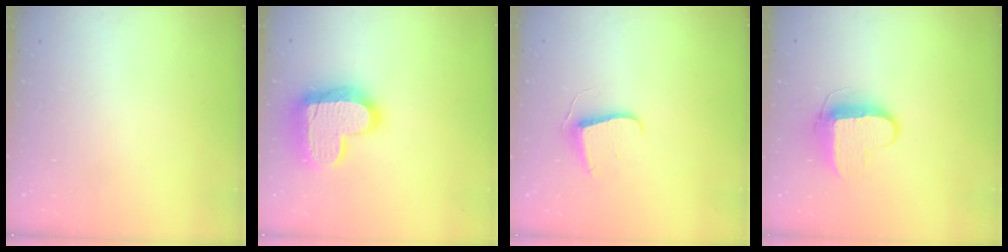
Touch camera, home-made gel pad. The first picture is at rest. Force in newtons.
{"total": 19.3, "press": 19.2, "slide": 1.5}
{"total": 7.1, "press": 7.1, "slide": 0.5}
{"total": 9.9, "press": 9.8, "slide": 0.5}